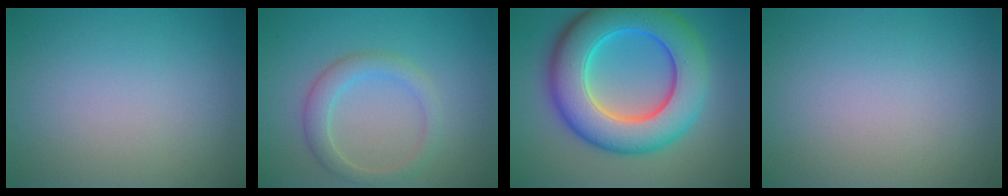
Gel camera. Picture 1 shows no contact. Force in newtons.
{"total": 2.7, "press": 2.7, "slide": 0.2}
{"total": 11.2, "press": 11.2, "slide": 0.2}
{"total": 0.0}